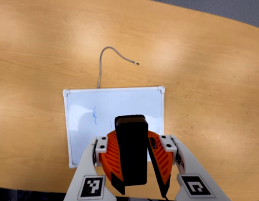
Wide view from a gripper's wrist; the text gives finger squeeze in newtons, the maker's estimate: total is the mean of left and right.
{"total": 9.6, "left": 9.8, "right": 9.4}